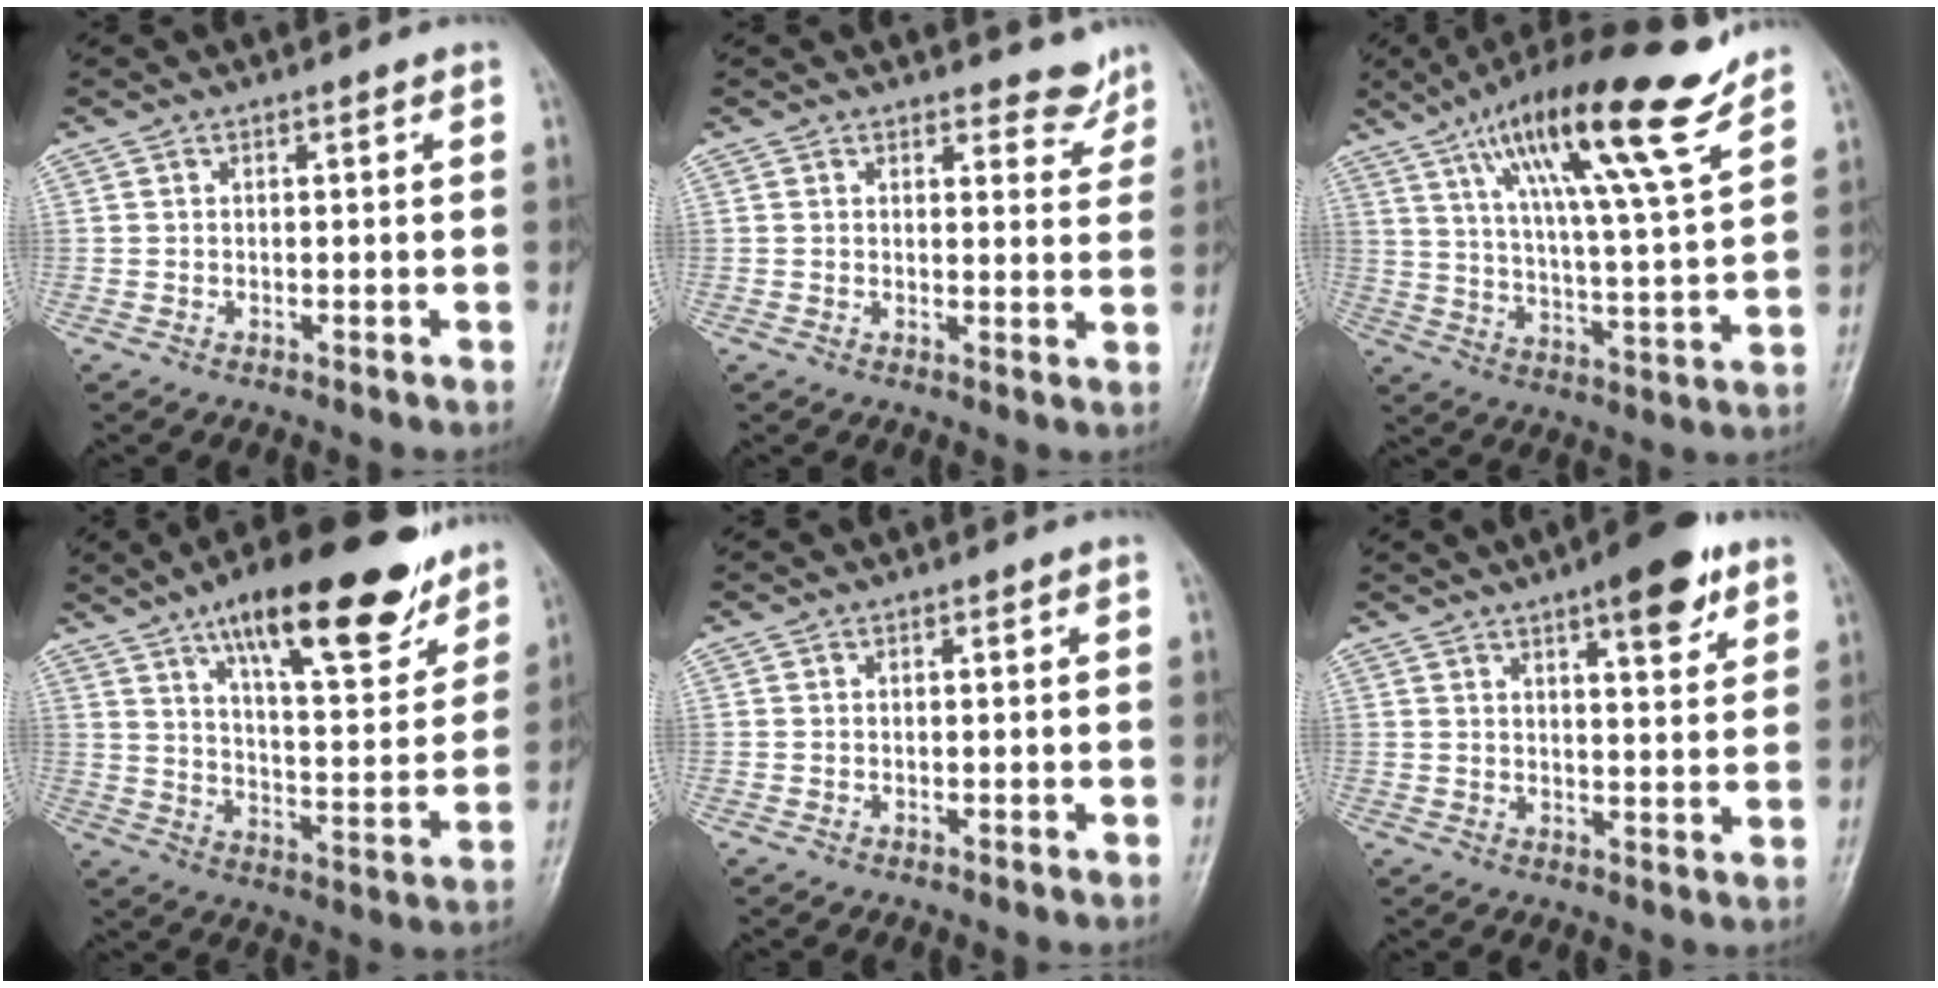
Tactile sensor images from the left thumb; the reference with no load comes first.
{"total": 4.1, "force": [3.6, 1.8, 0.8], "torque": [0.013, -0.031, 0.039]}
{"total": 20.8, "force": [13.1, 2.9, 15.9], "torque": [-0.244, -0.048, 0.216]}
{"total": 22.9, "force": [14.8, 7.1, 16.0], "torque": [-0.199, -0.058, 0.230]}
{"total": 0.0}
{"total": 9.8, "force": [5.8, 2.8, 7.4], "torque": [-0.084, -0.027, 0.078]}